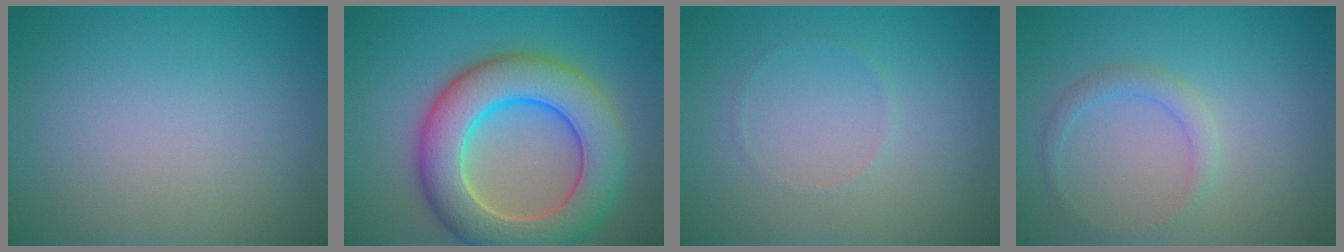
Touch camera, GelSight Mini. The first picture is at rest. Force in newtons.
{"total": 10.0, "press": 10.0, "slide": 0.5}
{"total": 0.5, "press": 0.5, "slide": 0.1}
{"total": 1.5, "press": 1.5, "slide": 0.0}